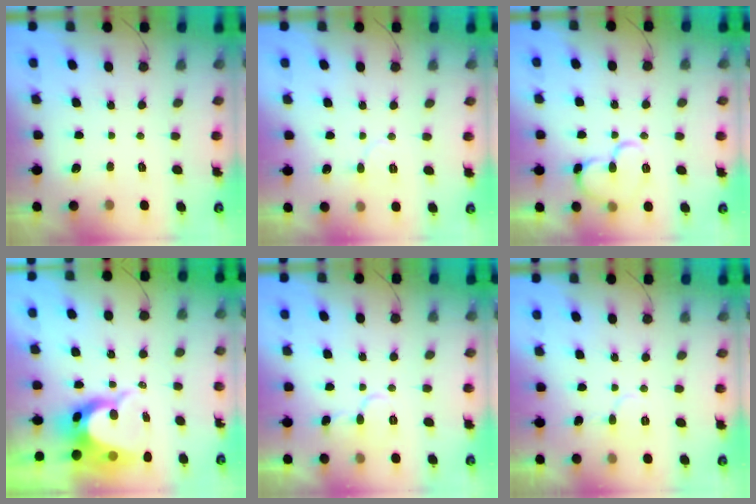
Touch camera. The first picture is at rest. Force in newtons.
{"total": 6.5, "press": 6.5, "slide": 0.4}
{"total": 12.8, "press": 12.7, "slide": 1.7}
{"total": 10.8, "press": 10.8, "slide": 0.6}
{"total": 9.1, "press": 9.0, "slide": 0.8}
{"total": 6.0, "press": 6.0, "slide": 0.4}